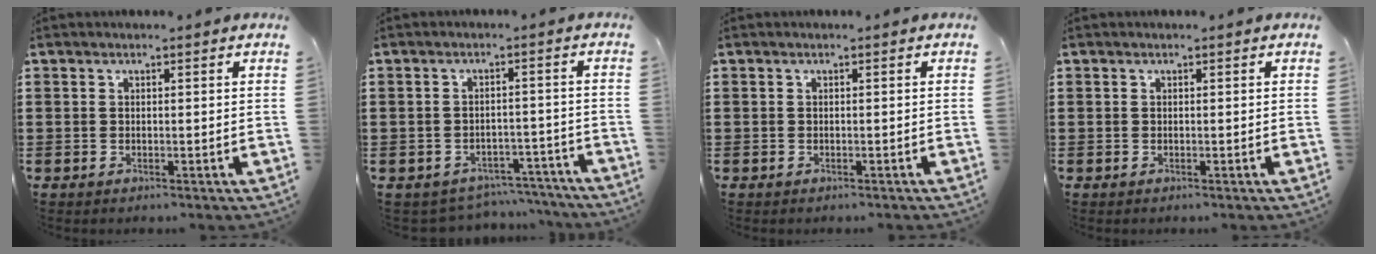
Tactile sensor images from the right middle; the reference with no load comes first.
{"total": 3.6, "force": [-3.6, 0.7, -0.1], "torque": [-0.007, 0.003, -0.076]}
{"total": 0.0}
{"total": 0.0}